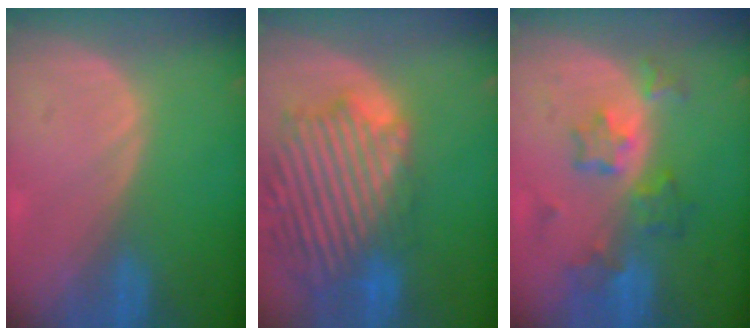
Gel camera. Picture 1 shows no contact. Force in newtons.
{"total": 14.6, "press": 12.5, "slide": 7.5}
{"total": 7.3, "press": 6.5, "slide": 3.5}